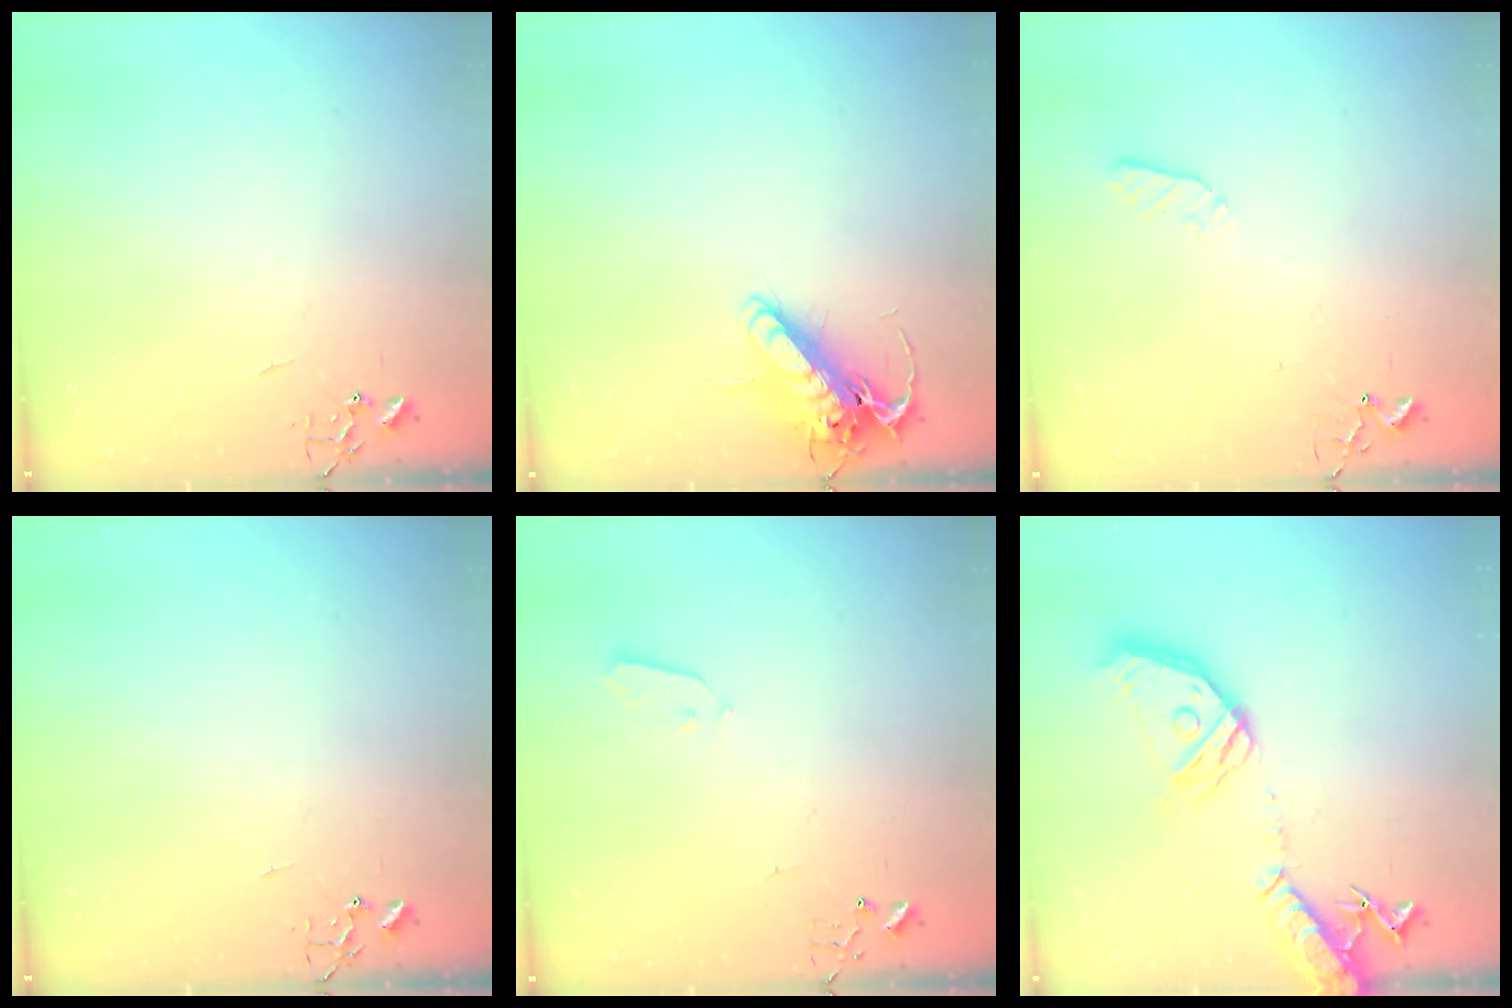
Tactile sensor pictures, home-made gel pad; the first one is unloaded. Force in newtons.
{"total": 13.8, "press": 13.6, "slide": 2.3}
{"total": 3.5, "press": 3.4, "slide": 0.5}
{"total": 0.0}
{"total": 3.0, "press": 2.9, "slide": 0.3}
{"total": 21.3, "press": 21.1, "slide": 3.1}